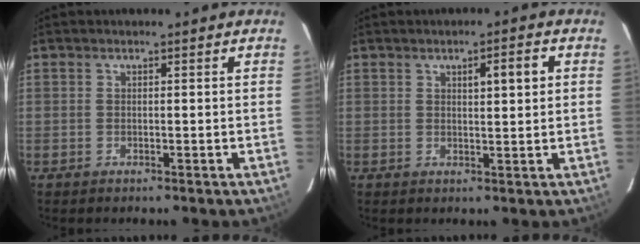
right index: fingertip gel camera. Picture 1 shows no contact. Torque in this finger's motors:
{"motor_torque": [0.49, 0.16, 0.19, 0.05]}